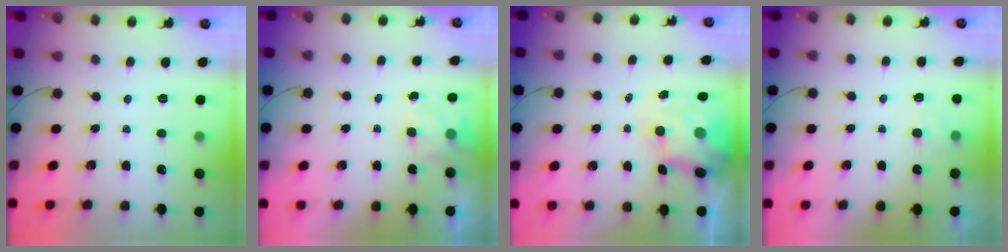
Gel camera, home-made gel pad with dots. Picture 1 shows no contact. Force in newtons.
{"total": 3.2, "press": 2.8, "slide": 1.4}
{"total": 7.4, "press": 7.2, "slide": 1.6}
{"total": 2.0, "press": 1.6, "slide": 1.2}